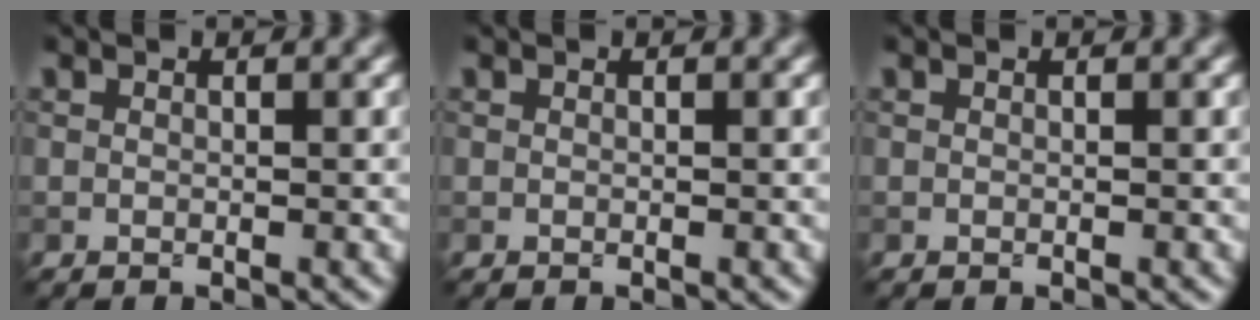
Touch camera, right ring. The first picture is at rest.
{"total": 0.0}
{"total": 0.0}